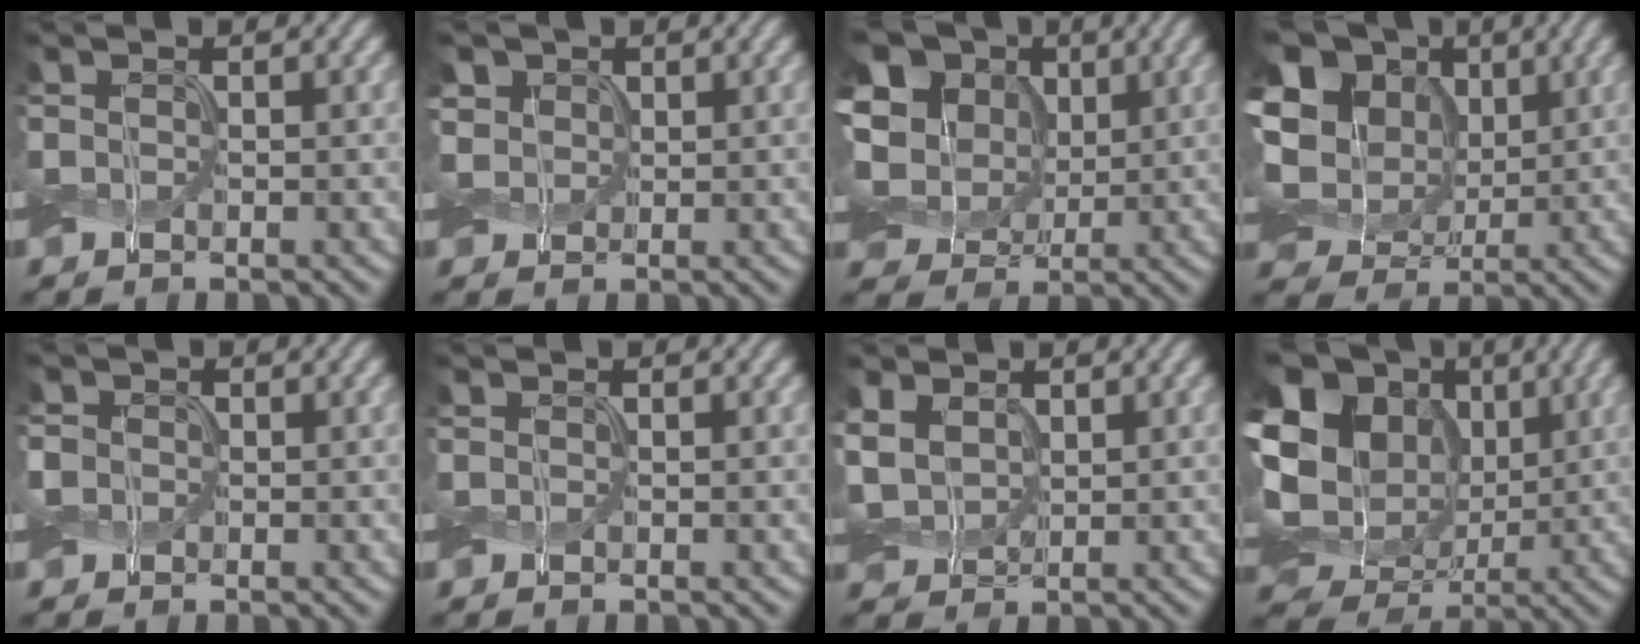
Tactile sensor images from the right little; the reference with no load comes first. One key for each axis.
{"total": 2.7, "fx": 1.3, "fy": 2.1, "fz": 1.0, "tx": -0.040, "ty": 0.002, "tz": 0.030}
{"total": 13.3, "fx": 3.4, "fy": 10.8, "fz": 6.9, "tx": -0.176, "ty": 0.026, "tz": 0.060}
{"total": 15.2, "fx": 4.2, "fy": 12.2, "fz": 8.1, "tx": -0.206, "ty": 0.030, "tz": 0.073}
{"total": 1.9, "fx": 0.3, "fy": 1.8, "fz": 0.7, "tx": -0.026, "ty": 0.010, "tz": -0.001}
{"total": 0.0}
{"total": 4.3, "fx": 1.1, "fy": 3.2, "fz": 2.7, "tx": -0.074, "ty": 0.004, "tz": 0.018}
{"total": 19.2, "fx": 4.1, "fy": 15.4, "fz": 10.7, "tx": -0.250, "ty": 0.030, "tz": 0.067}